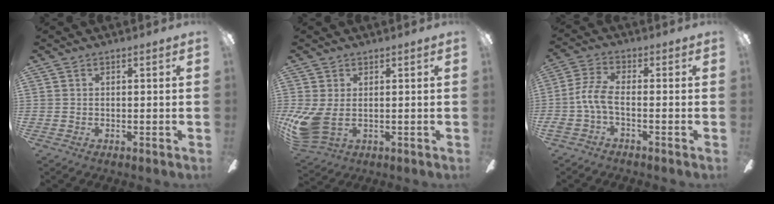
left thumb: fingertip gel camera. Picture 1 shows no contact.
{"total": 8.0, "force": [0.0, 5.1, 6.1], "torque": [-0.123, -0.016, 0.002]}
{"total": 7.0, "force": [-1.5, 3.1, 6.2], "torque": [-0.140, -0.001, -0.029]}